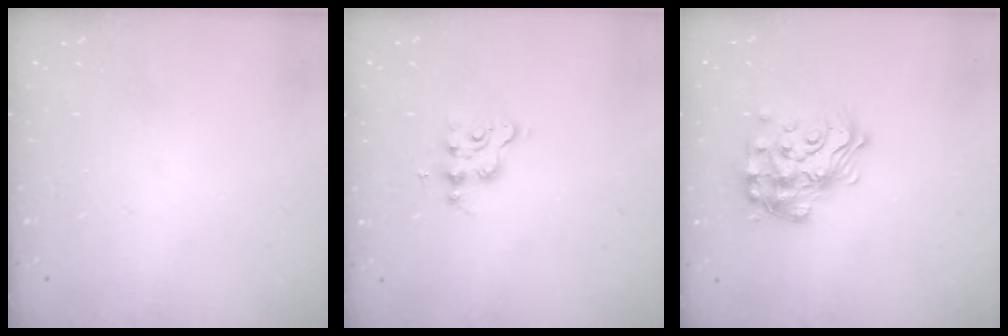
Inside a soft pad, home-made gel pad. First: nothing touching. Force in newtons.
{"total": 2.6, "press": 2.5, "slide": 0.7}
{"total": 18.2, "press": 18.1, "slide": 1.0}